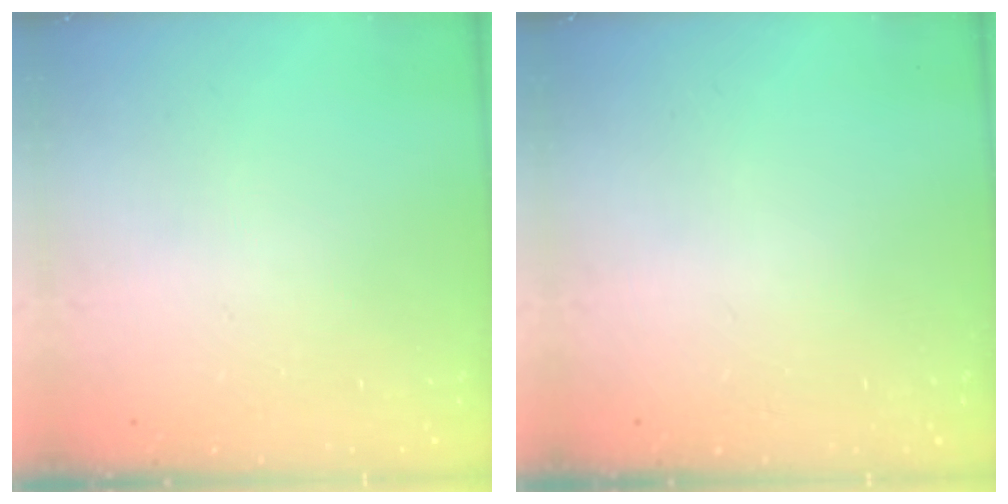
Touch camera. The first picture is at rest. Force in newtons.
{"total": 0.0}